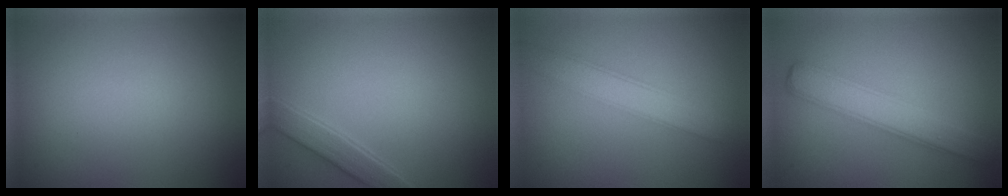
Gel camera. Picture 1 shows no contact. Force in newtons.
{"total": 1.9, "press": 1.9, "slide": 0.1}
{"total": 3.3, "press": 3.3, "slide": 0.2}
{"total": 4.3, "press": 4.3, "slide": 0.1}